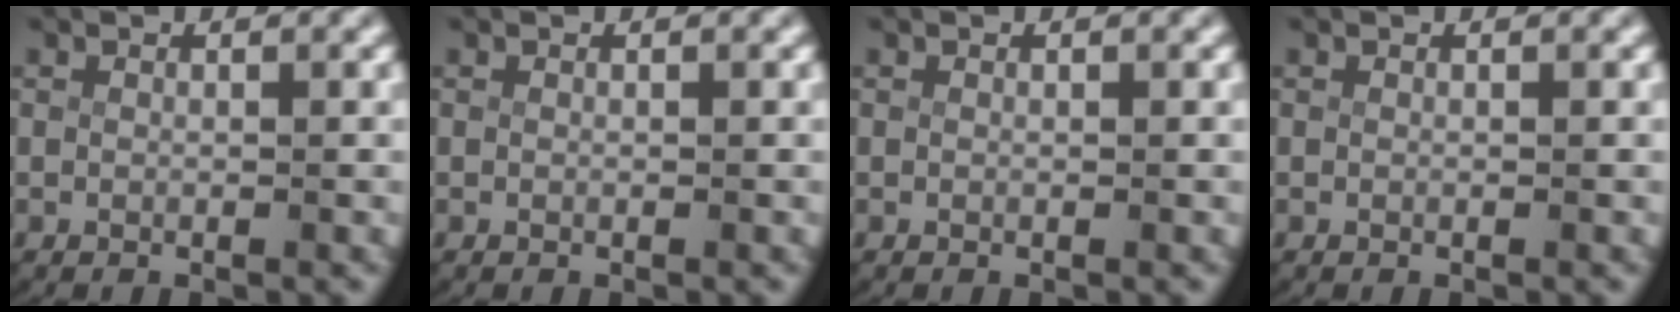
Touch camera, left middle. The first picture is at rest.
{"total": 0.0}
{"total": 0.0}
{"total": 0.0}